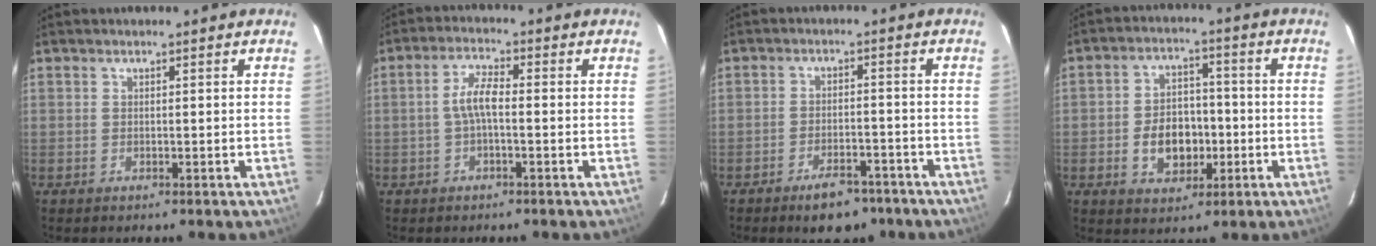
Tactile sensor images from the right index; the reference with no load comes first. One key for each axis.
{"total": 4.3, "fx": -0.7, "fy": 1.1, "fz": 4.1, "tx": -0.086, "ty": 0.012, "tz": -0.014}
{"total": 7.4, "fx": -5.5, "fy": 3.4, "fz": 3.6, "tx": -0.071, "ty": 0.010, "tz": -0.072}
{"total": 9.2, "fx": -2.4, "fy": 6.5, "fz": 6.0, "tx": -0.117, "ty": 0.017, "tz": -0.027}